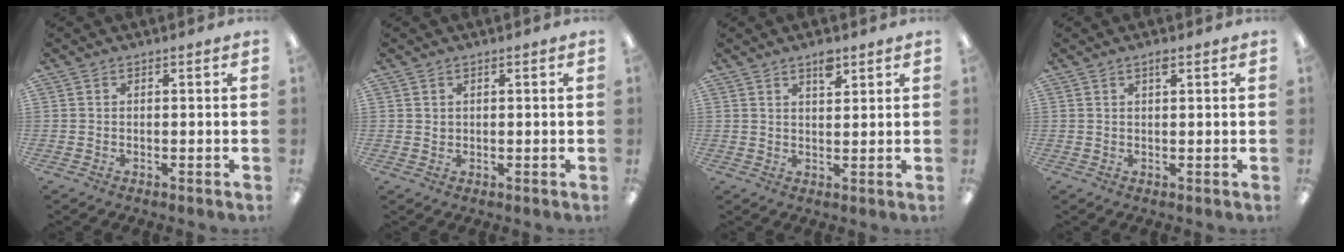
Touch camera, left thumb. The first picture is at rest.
{"total": 1.0, "force": [0.6, 0.8, 0.1], "torque": [-0.004, 0.002, 0.012]}
{"total": 4.2, "force": [3.0, 1.7, 2.3], "torque": [-0.027, -0.013, 0.049]}
{"total": 1.6, "force": [1.1, 0.4, 1.1], "torque": [-0.015, -0.002, 0.017]}